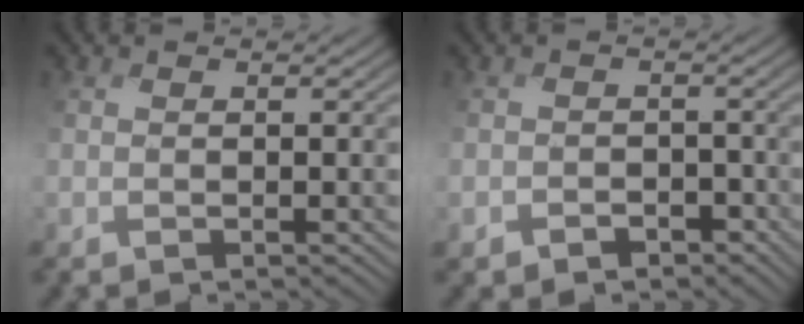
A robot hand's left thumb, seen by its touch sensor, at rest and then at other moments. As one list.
[{"total": 2.7, "force": [-1.6, 2.1, -0.4], "torque": [0.011, -0.006, -0.038]}]